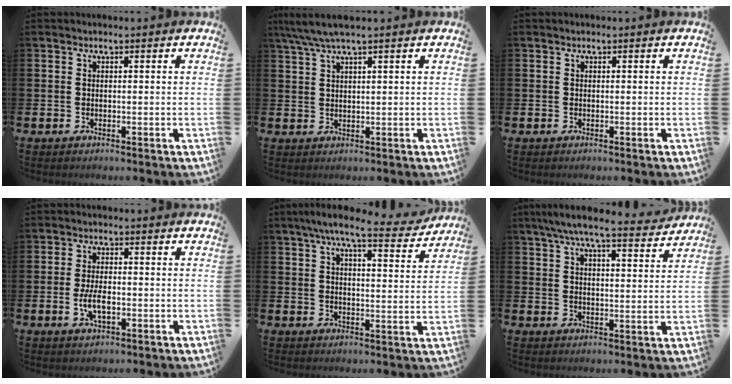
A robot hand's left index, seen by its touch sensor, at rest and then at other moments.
{"total": 3.8, "force": [2.9, 0.2, 2.4], "torque": [-0.053, -0.003, 0.053]}
{"total": 0.0}
{"total": 4.0, "force": [-0.9, 1.8, 3.4], "torque": [-0.060, -0.002, -0.018]}
{"total": 7.7, "force": [6.7, 1.0, 3.7], "torque": [-0.075, -0.030, 0.114]}
{"total": 7.3, "force": [6.7, 0.7, 2.9], "torque": [-0.067, -0.033, 0.117]}